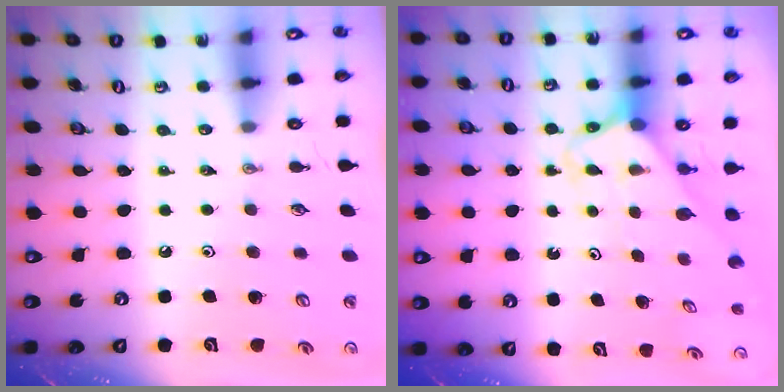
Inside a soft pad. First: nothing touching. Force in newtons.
{"total": 2.5, "press": 2.5, "slide": 0.2}